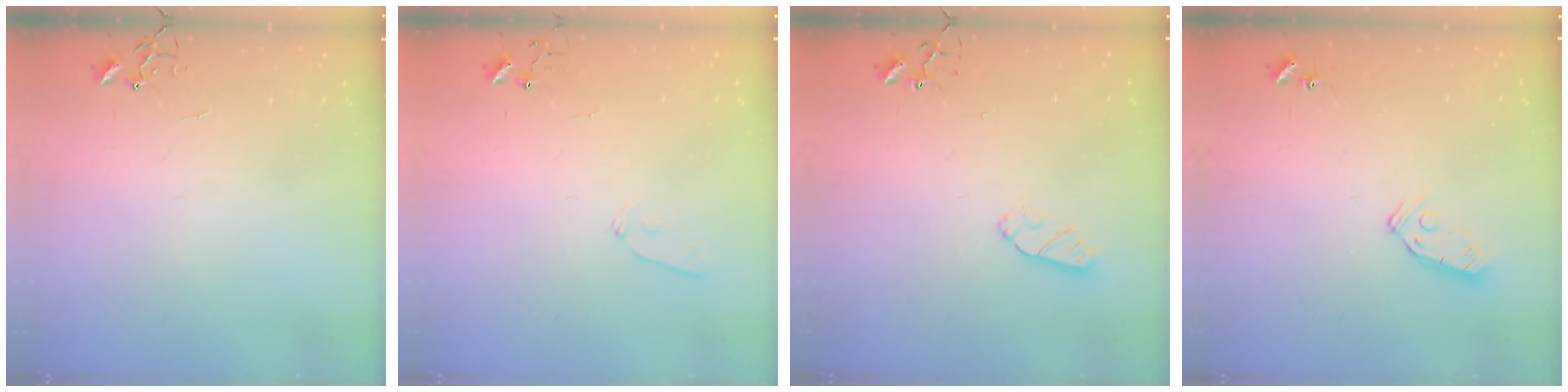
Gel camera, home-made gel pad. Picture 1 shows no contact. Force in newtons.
{"total": 5.6, "press": 5.6, "slide": 0.6}
{"total": 6.2, "press": 6.2, "slide": 0.0}
{"total": 6.5, "press": 6.5, "slide": 0.4}